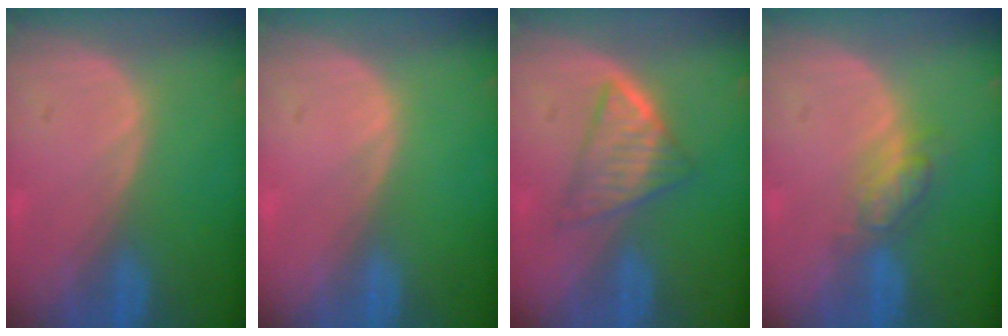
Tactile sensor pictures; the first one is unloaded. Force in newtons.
{"total": 0.0}
{"total": 5.5, "press": 5.3, "slide": 1.5}
{"total": 4.6, "press": 4.1, "slide": 2.1}